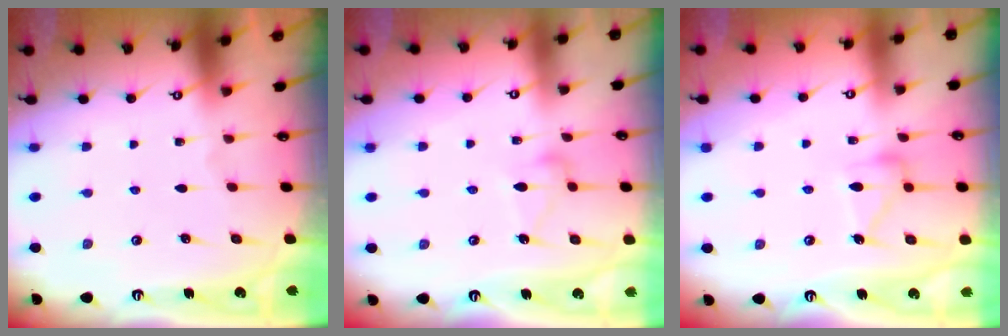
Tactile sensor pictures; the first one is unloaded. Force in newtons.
{"total": 7.8, "press": 7.8, "slide": 0.3}
{"total": 12.4, "press": 12.4, "slide": 0.6}